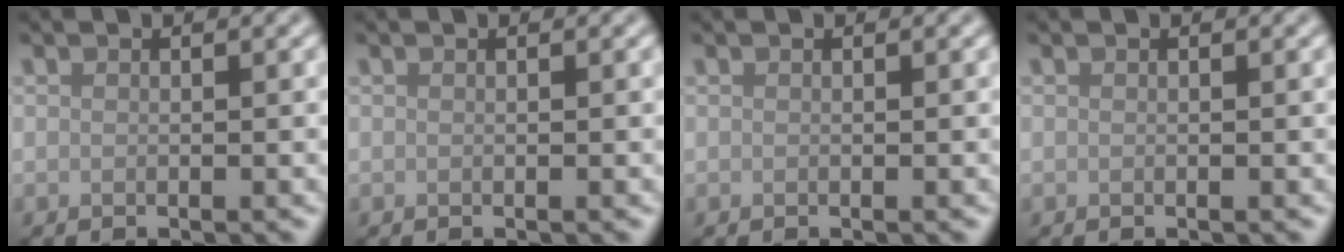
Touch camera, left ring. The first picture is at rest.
{"total": 0.0}
{"total": 0.0}
{"total": 0.0}